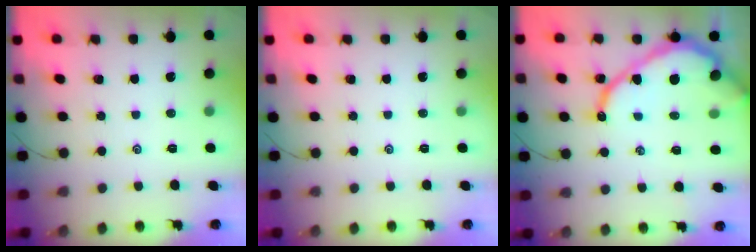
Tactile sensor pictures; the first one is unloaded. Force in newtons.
{"total": 0.0}
{"total": 12.7, "press": 12.6, "slide": 1.4}